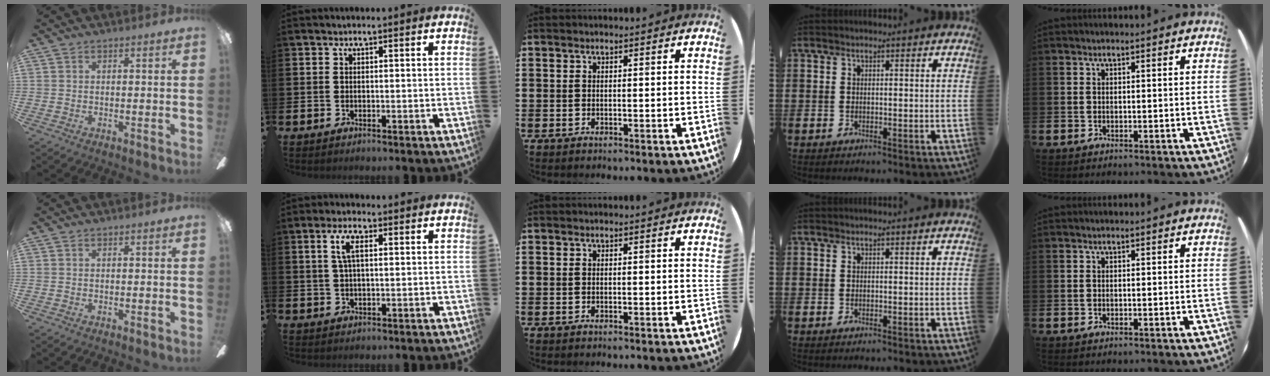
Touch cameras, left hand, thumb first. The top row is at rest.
{"index": {"total": 4.4, "force": [1.8, 1.6, 3.6], "torque": [-0.074, 0.009, 0.027]}}